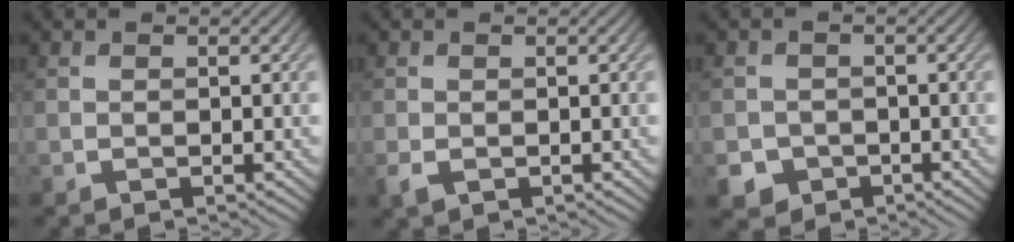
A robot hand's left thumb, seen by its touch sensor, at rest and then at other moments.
{"total": 1.7, "force": [-0.6, 1.2, 1.0], "torque": [-0.030, -0.010, -0.009]}
{"total": 3.8, "force": [-2.0, 3.1, 0.8], "torque": [-0.014, -0.006, -0.039]}